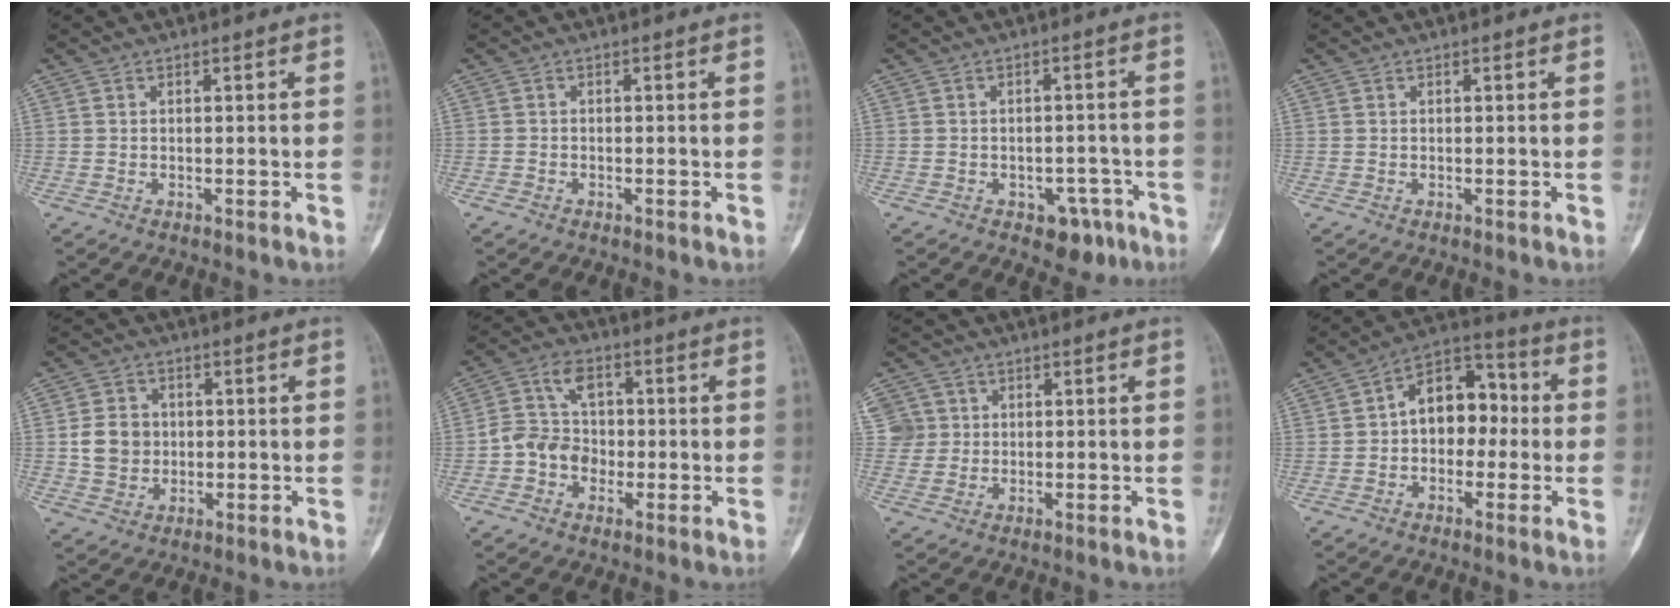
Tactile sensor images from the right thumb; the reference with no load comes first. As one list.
[{"total": 0.8, "force": [-0.6, 0.6, 0.2], "torque": [-0.003, 0.003, -0.016]}, {"total": 5.7, "force": [-3.1, 3.7, 3.0], "torque": [-0.012, 0.026, -0.036]}, {"total": 0.0}, {"total": 6.8, "force": [0.1, 6.0, 3.2], "torque": [-0.035, 0.003, 0.002]}, {"total": 8.5, "force": [-1.5, 7.2, 4.3], "torque": [-0.057, 0.028, -0.040]}, {"total": 4.8, "force": [1.4, 4.6, 0.5], "torque": [0.013, 0.008, 0.027]}, {"total": 11.9, "force": [0.1, 8.2, 8.7], "torque": [-0.094, 0.043, -0.014]}]